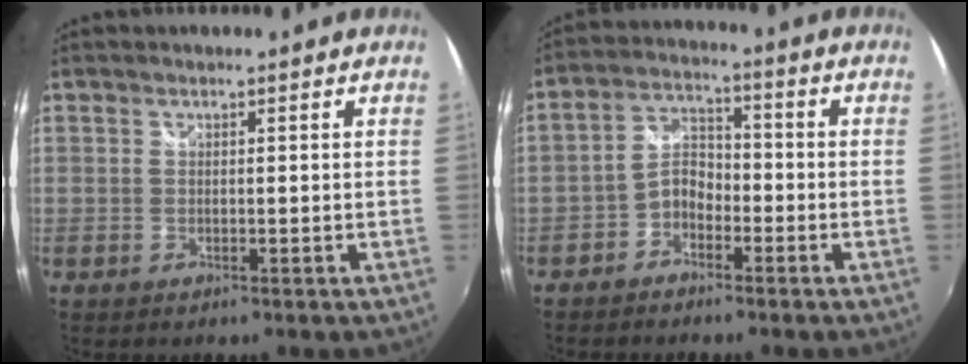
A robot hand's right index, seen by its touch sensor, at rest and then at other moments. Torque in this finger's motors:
{"motor_torque": [0.05, -0.05, 0.39, 0.07]}